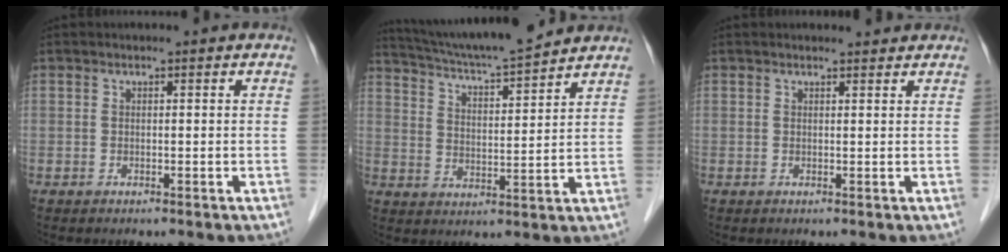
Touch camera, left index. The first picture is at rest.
{"total": 13.5, "force": [12.4, 0.3, 5.2], "torque": [-0.097, 0.004, 0.199]}
{"total": 0.9, "force": [0.9, 0.3, -0.1], "torque": [-0.006, -0.003, 0.007]}